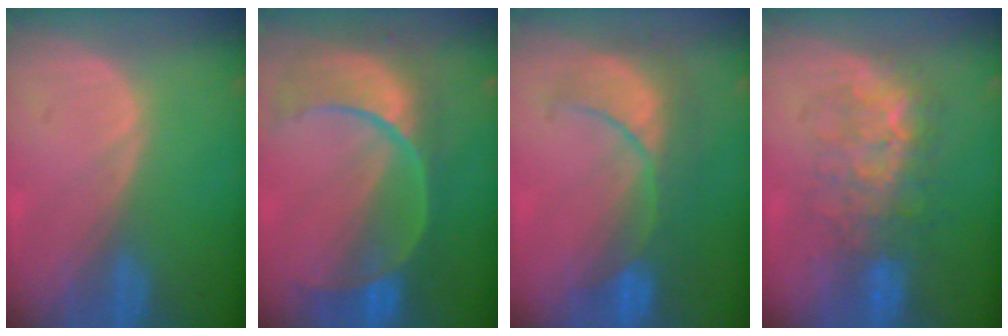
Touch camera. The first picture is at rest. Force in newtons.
{"total": 11.1, "press": 9.3, "slide": 6.0}
{"total": 8.5, "press": 8.4, "slide": 1.4}
{"total": 7.8, "press": 7.7, "slide": 1.5}